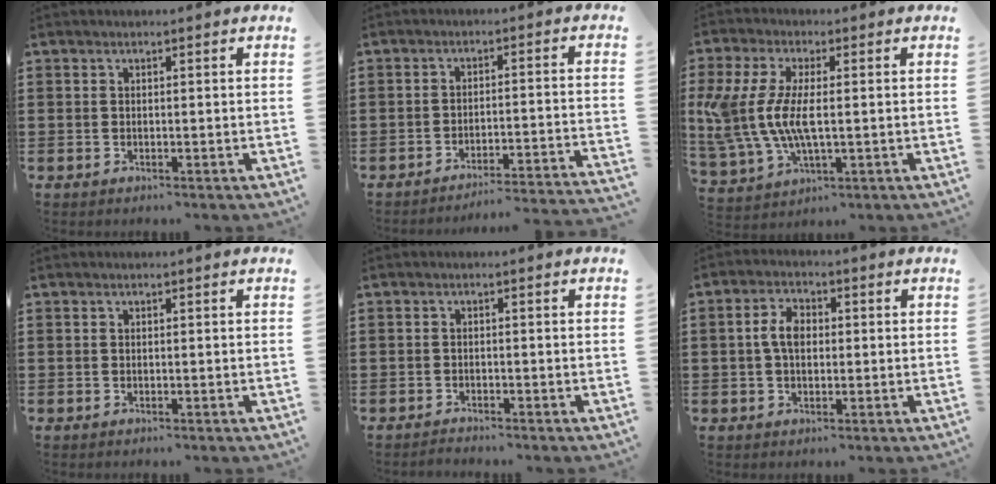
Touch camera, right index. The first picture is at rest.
{"total": 3.8, "force": [-3.6, -0.5, 1.0], "torque": [-0.023, -0.013, -0.078]}
{"total": 9.3, "force": [0.0, 4.3, 8.2], "torque": [-0.208, -0.009, -0.012]}
{"total": 0.0}
{"total": 1.4, "force": [-1.4, -0.1, -0.2], "torque": [0.000, 0.002, -0.029]}
{"total": 4.4, "force": [-0.1, 2.5, 3.6], "torque": [-0.082, 0.010, -0.007]}